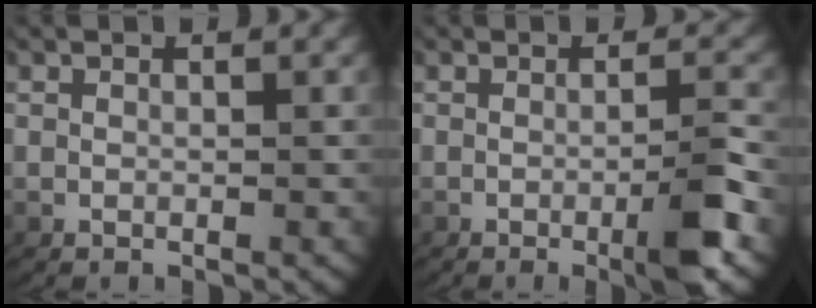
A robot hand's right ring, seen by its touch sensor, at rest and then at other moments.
{"total": 4.0, "force": [-1.2, 0.7, 3.7], "torque": [-0.052, 0.003, -0.024]}